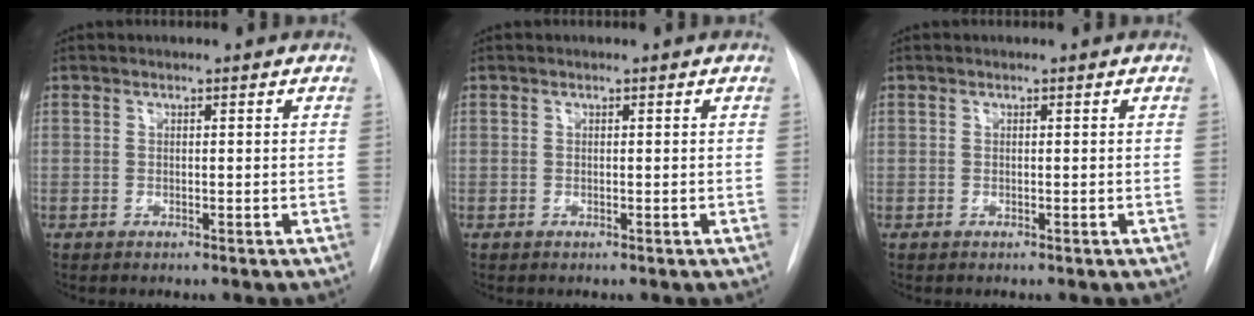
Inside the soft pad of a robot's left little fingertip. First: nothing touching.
{"total": 0.0}
{"total": 0.0}